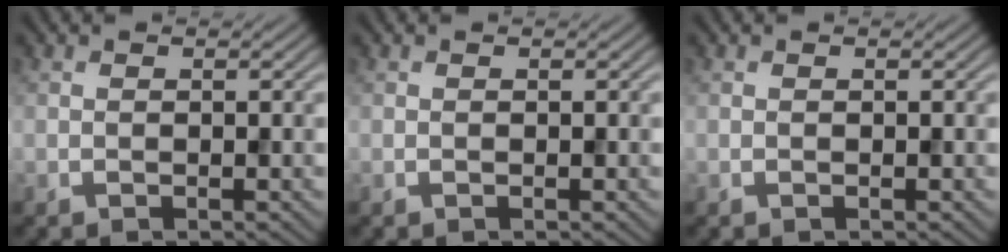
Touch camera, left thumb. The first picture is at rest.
{"total": 0.0}
{"total": 0.0}